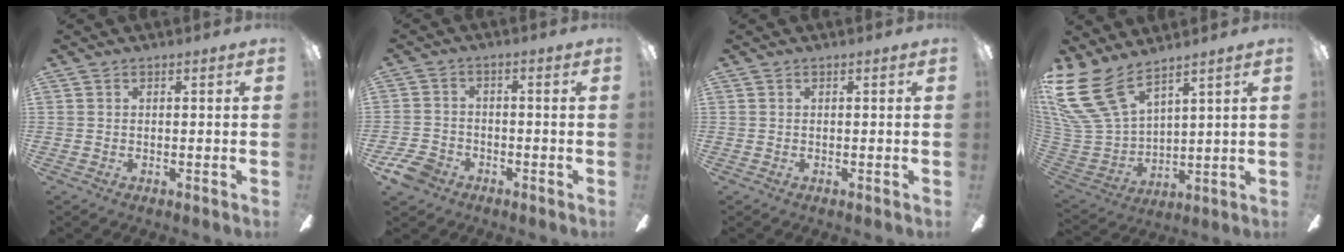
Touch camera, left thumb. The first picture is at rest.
{"total": 6.1, "force": [-4.1, 4.0, 2.2], "torque": [-0.051, 0.023, -0.079]}
{"total": 0.0}
{"total": 18.1, "force": [11.9, 8.7, 10.5], "torque": [-0.267, -0.069, 0.218]}